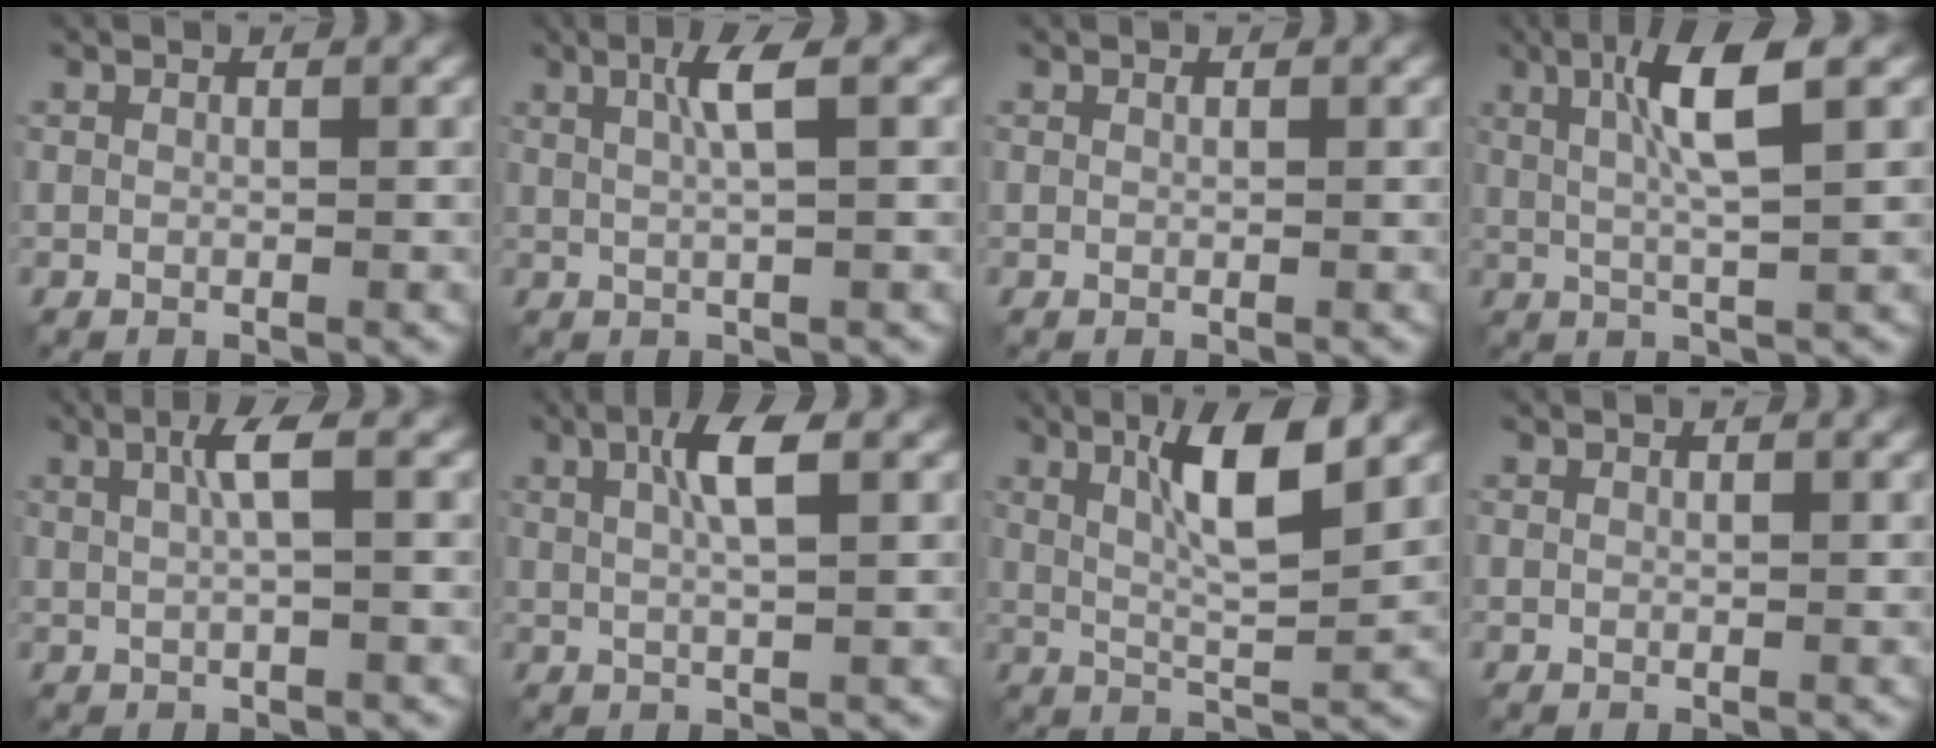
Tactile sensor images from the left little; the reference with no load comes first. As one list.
[{"total": 2.8, "force": [0.5, 0.3, 2.8], "torque": [-0.054, 0.002, 0.012]}, {"total": 0.0}, {"total": 5.8, "force": [1.3, 0.9, 5.6], "torque": [-0.108, 0.006, 0.024]}, {"total": 2.6, "force": [0.1, 0.3, 2.6], "torque": [-0.051, 0.005, 0.005]}, {"total": 4.1, "force": [0.8, 1.0, 3.9], "torque": [-0.076, 0.005, 0.014]}, {"total": 6.6, "force": [2.1, 1.4, 6.1], "torque": [-0.102, 0.002, 0.038]}, {"total": 0.0}]